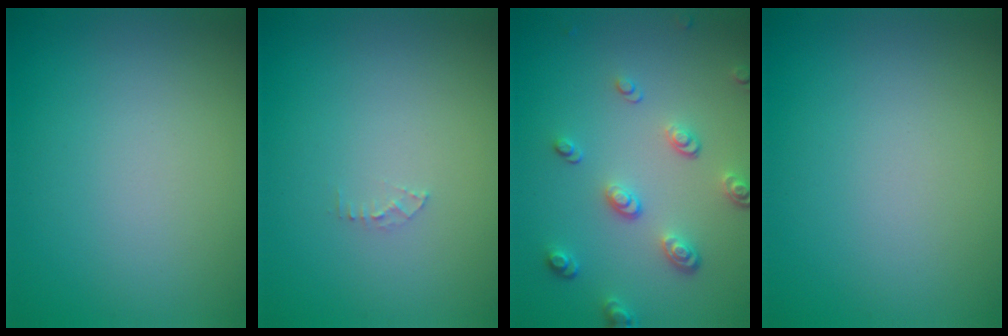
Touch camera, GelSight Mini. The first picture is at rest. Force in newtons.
{"total": 0.7, "press": 0.7, "slide": 0.1}
{"total": 3.2, "press": 2.5, "slide": 2.1}
{"total": 0.0}